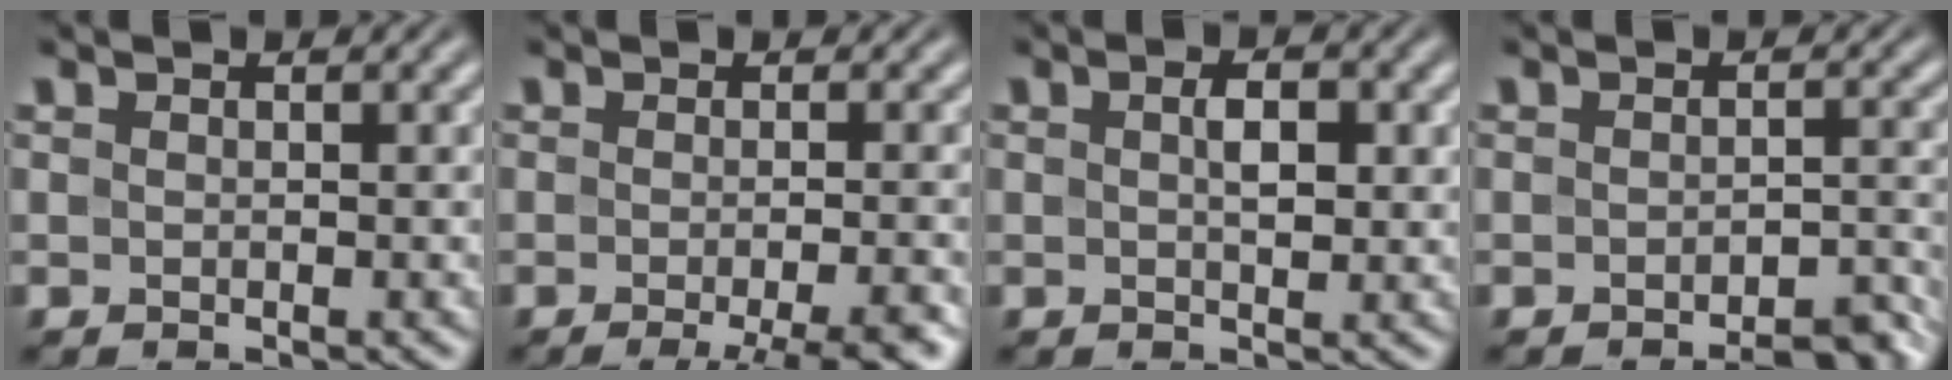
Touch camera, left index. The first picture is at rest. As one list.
[{"total": 5.5, "force": [-2.9, 1.2, 4.5], "torque": [-0.042, -0.005, -0.037]}, {"total": 2.4, "force": [0.4, 1.1, 2.1], "torque": [-0.038, 0.001, 0.008]}, {"total": 3.0, "force": [-2.6, 0.8, 1.5], "torque": [-0.014, 0.007, -0.031]}]